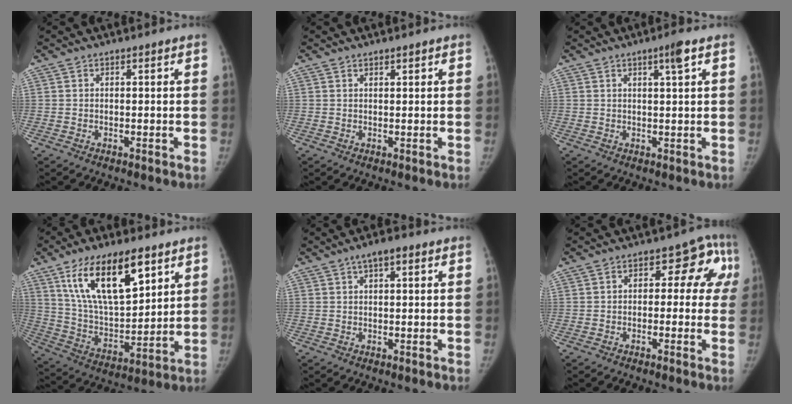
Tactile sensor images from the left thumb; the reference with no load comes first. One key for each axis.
{"total": 0.6, "fx": 0.6, "fy": 0.1, "fz": 0.2, "tx": -0.002, "ty": -0.004, "tz": 0.011}
{"total": 3.0, "fx": 1.5, "fy": 0.0, "fz": 2.5, "tx": -0.042, "ty": -0.006, "tz": 0.027}
{"total": 19.8, "fx": 10.2, "fy": 8.6, "fz": 14.6, "tx": -0.223, "ty": -0.040, "tz": 0.192}
{"total": 3.6, "fx": 1.7, "fy": 1.5, "fz": 2.9, "tx": -0.041, "ty": 0.011, "tz": 0.023}
{"total": 8.5, "fx": -0.2, "fy": 5.2, "fz": 6.8, "tx": -0.032, "ty": 0.038, "tz": -0.014}